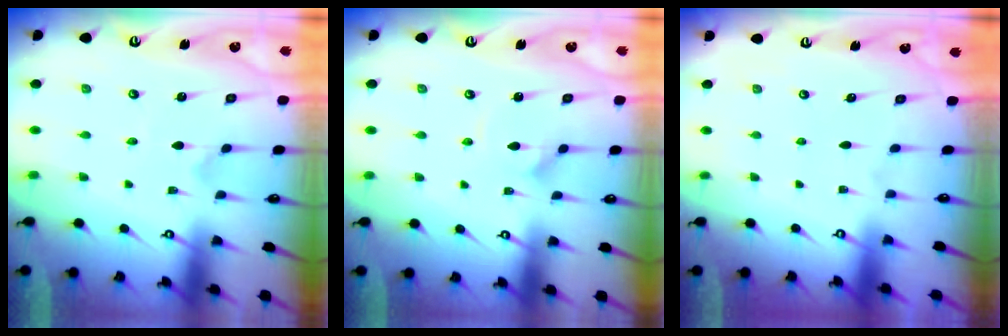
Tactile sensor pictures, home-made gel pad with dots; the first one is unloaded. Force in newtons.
{"total": 1.8, "press": 1.8, "slide": 0.0}
{"total": 0.0}